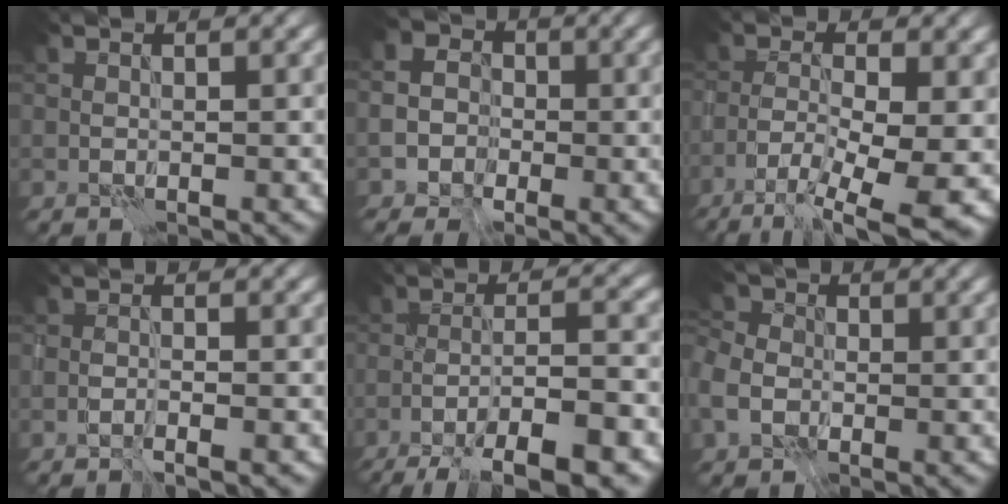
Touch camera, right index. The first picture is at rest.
{"total": 4.1, "force": [-1.6, 3.6, 1.3], "torque": [0.001, 0.007, -0.044]}
{"total": 10.2, "force": [-5.8, 2.7, 8.0], "torque": [-0.143, -0.016, -0.095]}
{"total": 1.5, "force": [-1.1, 0.2, 1.0], "torque": [-0.016, 0.002, -0.022]}
{"total": 10.1, "force": [-5.9, 2.0, 7.9], "torque": [-0.116, 0.010, -0.098]}
{"total": 4.4, "force": [-1.4, 3.5, 2.2], "torque": [-0.058, -0.004, -0.032]}